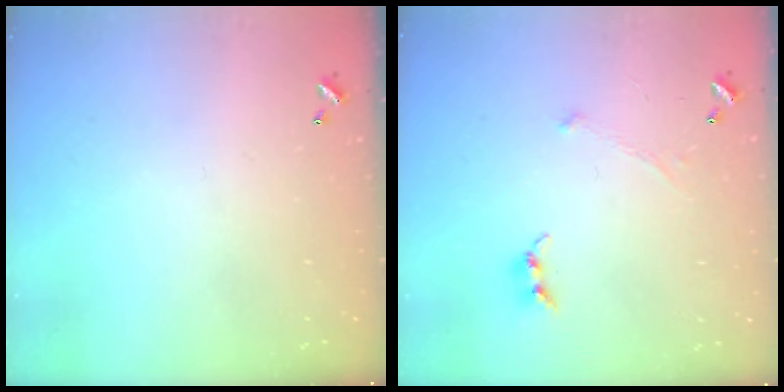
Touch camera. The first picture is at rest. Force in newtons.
{"total": 0.6, "press": 0.6, "slide": 0.3}